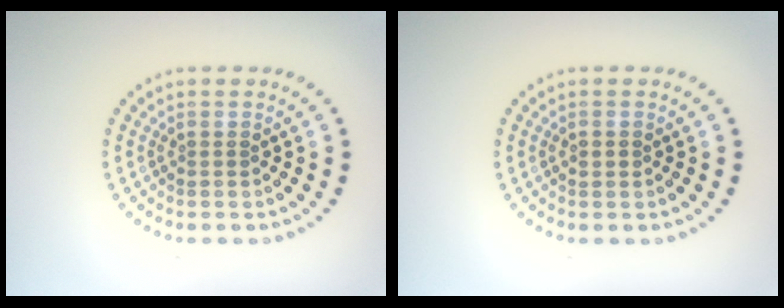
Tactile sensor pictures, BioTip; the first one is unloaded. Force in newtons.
{"total": 1.1, "press": 1.1, "slide": 0.0}